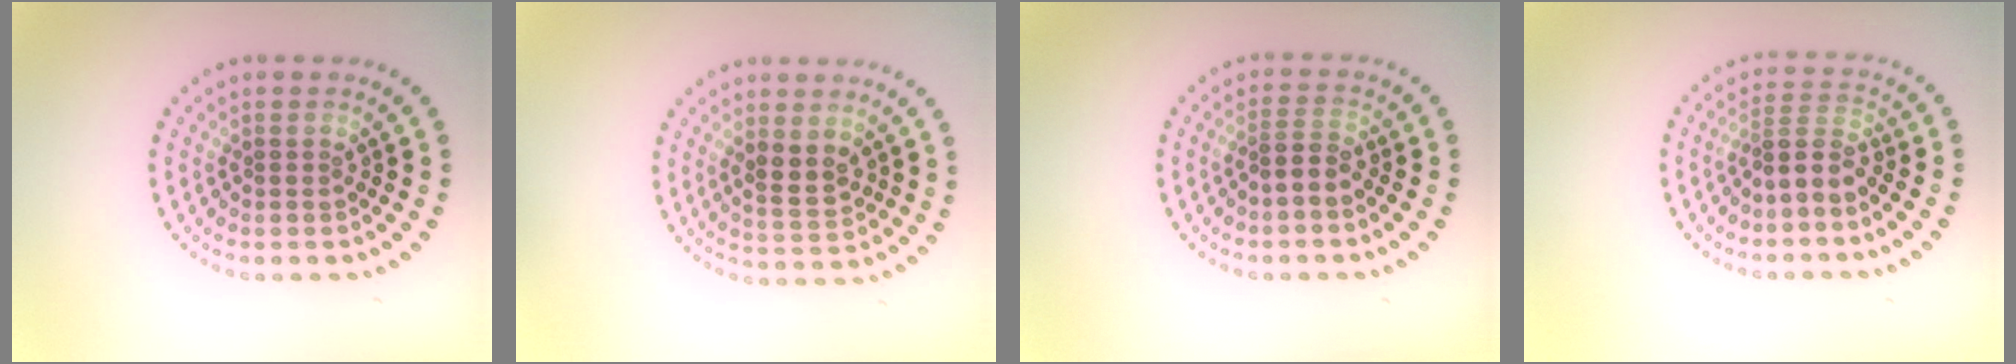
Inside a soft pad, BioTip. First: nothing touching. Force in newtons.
{"total": 2.6, "press": 2.5, "slide": 0.7}
{"total": 1.8, "press": 1.5, "slide": 0.9}
{"total": 2.6, "press": 1.8, "slide": 1.8}